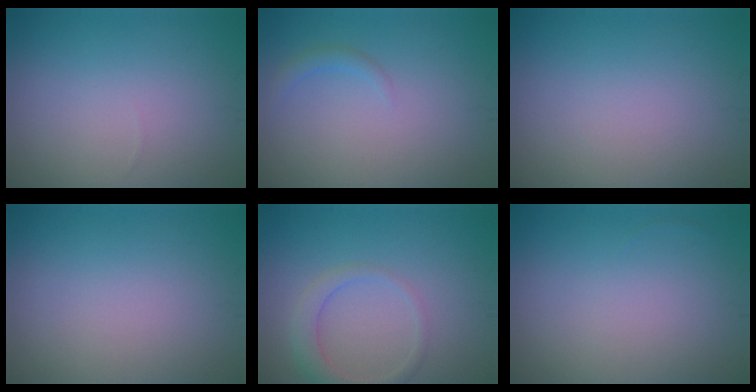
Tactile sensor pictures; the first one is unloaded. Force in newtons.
{"total": 1.0, "press": 1.0, "slide": 0.1}
{"total": 0.0}
{"total": 0.0}
{"total": 2.4, "press": 2.4, "slide": 0.2}
{"total": 0.0}